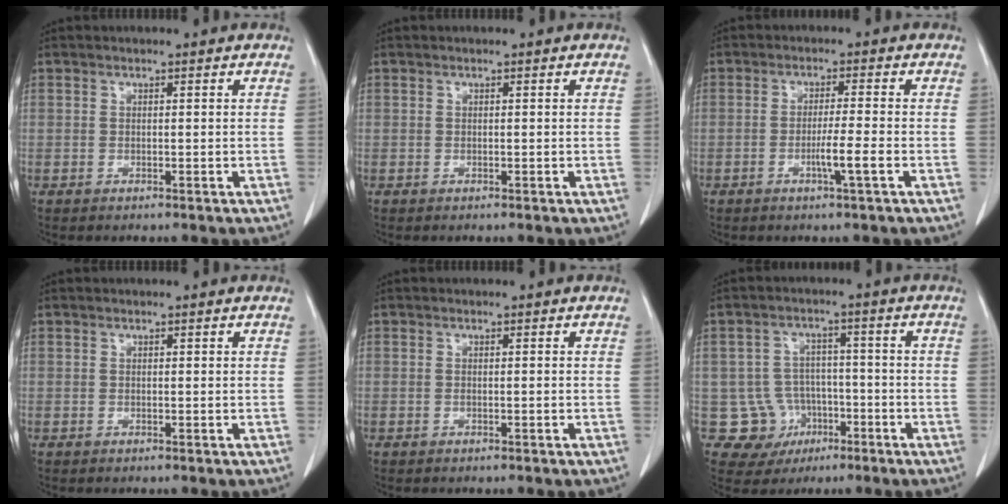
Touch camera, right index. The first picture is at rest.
{"total": 0.0}
{"total": 3.9, "force": [-1.4, -0.7, 3.5], "torque": [-0.065, -0.006, -0.026]}
{"total": 0.0}
{"total": 0.0}
{"total": 7.9, "force": [-2.6, 7.4, 0.8], "torque": [-0.011, 0.013, -0.032]}